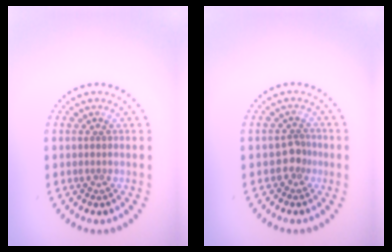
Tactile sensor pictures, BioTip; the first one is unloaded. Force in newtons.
{"total": 1.3, "press": 1.0, "slide": 0.8}